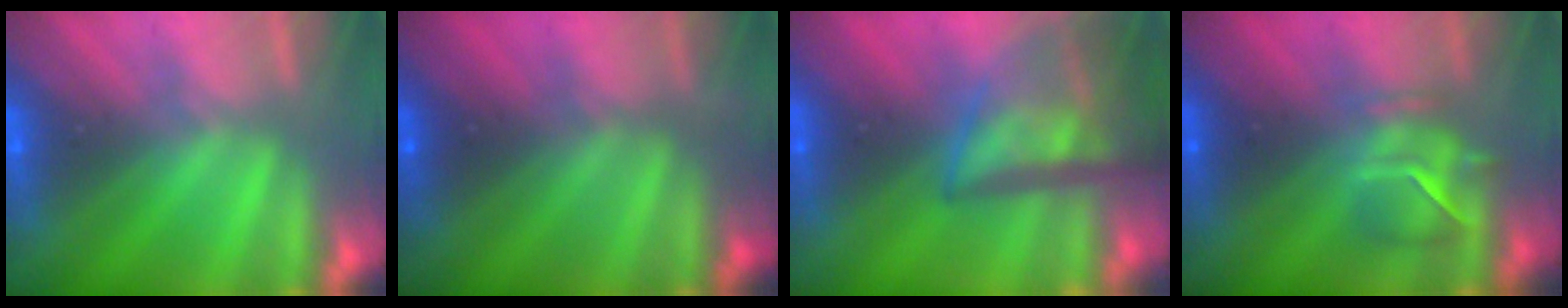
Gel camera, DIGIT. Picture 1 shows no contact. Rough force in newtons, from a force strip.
{"total": 6.9}
{"total": 9.0}
{"total": 3.5}